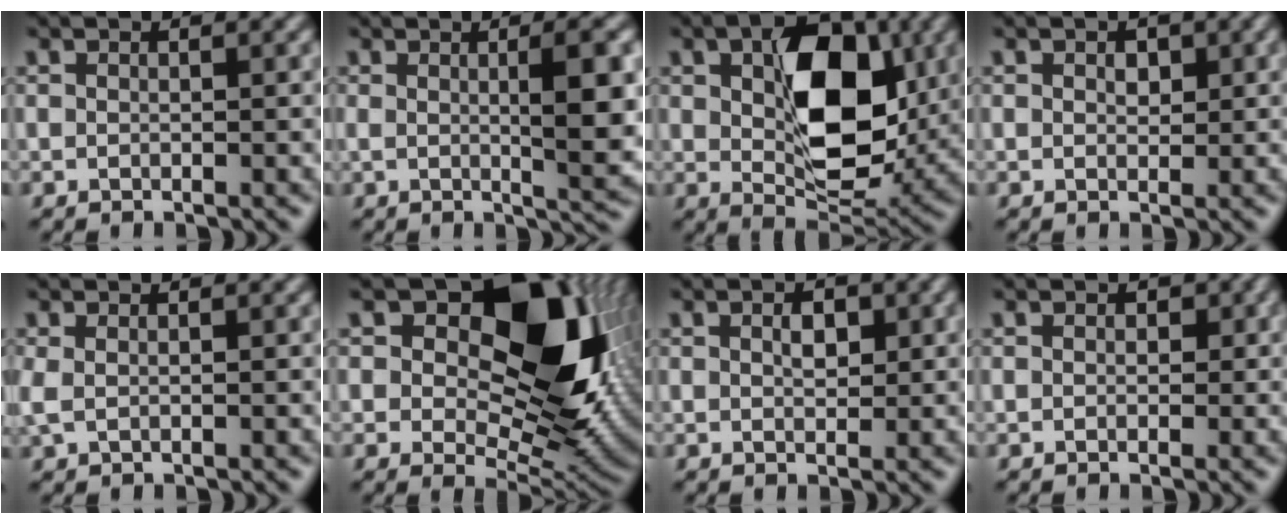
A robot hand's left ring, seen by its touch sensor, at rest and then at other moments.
{"total": 3.9, "force": [0.2, 0.4, 3.9], "torque": [-0.059, 0.000, 0.014]}
{"total": 8.9, "force": [1.1, 5.0, 7.3], "torque": [-0.127, 0.000, 0.032]}
{"total": 0.7, "force": [0.2, 0.5, 0.5], "torque": [-0.008, 0.007, 0.009]}
{"total": 1.0, "force": [-0.3, 0.6, 0.6], "torque": [-0.027, 0.004, 0.004]}
{"total": 13.4, "force": [3.8, 8.0, 10.0], "torque": [-0.154, 0.002, 0.082]}
{"total": 1.0, "force": [0.1, 0.4, 0.8], "torque": [-0.020, 0.005, 0.011]}
{"total": 1.4, "force": [0.3, 1.1, 0.8], "torque": [-0.003, 0.014, 0.000]}